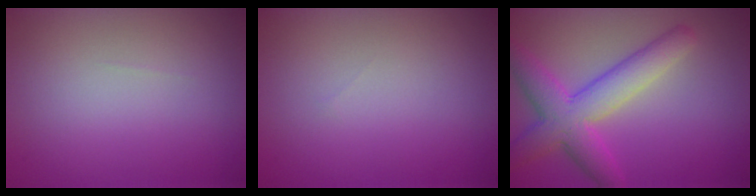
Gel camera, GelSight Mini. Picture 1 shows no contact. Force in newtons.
{"total": 0.0}
{"total": 6.1, "press": 6.1, "slide": 0.1}